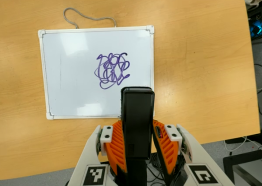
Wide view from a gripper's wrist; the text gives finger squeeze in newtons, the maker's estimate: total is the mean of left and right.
{"total": 4.1, "left": 2.5, "right": 5.6}